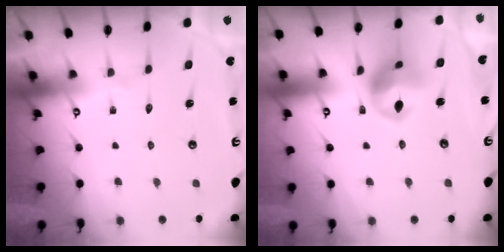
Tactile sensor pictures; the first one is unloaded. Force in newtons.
{"total": 11.7, "press": 11.6, "slide": 1.5}